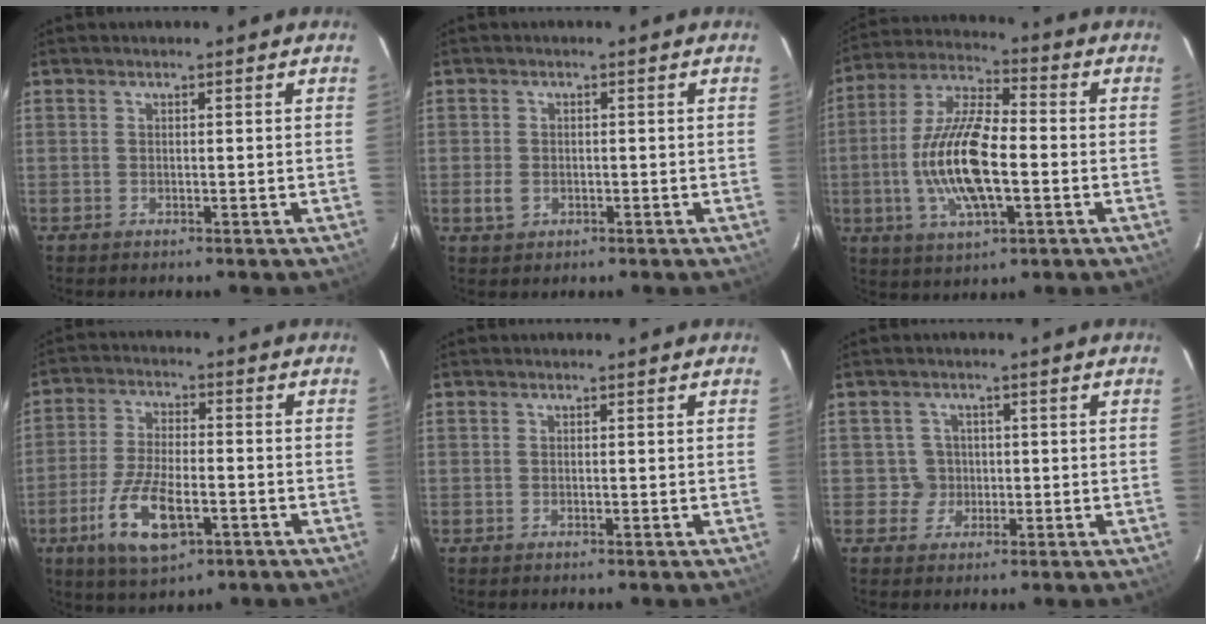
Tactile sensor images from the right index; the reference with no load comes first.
{"total": 2.7, "force": [-0.7, 2.3, 1.3], "torque": [-0.028, 0.001, -0.011]}
{"total": 15.7, "force": [-2.9, 5.7, 14.4], "torque": [-0.296, 0.002, -0.056]}
{"total": 11.4, "force": [-4.9, 4.5, 9.3], "torque": [-0.201, -0.013, -0.087]}
{"total": 0.0}
{"total": 3.1, "force": [-0.2, 3.1, -0.3], "torque": [0.013, 0.017, 0.001]}